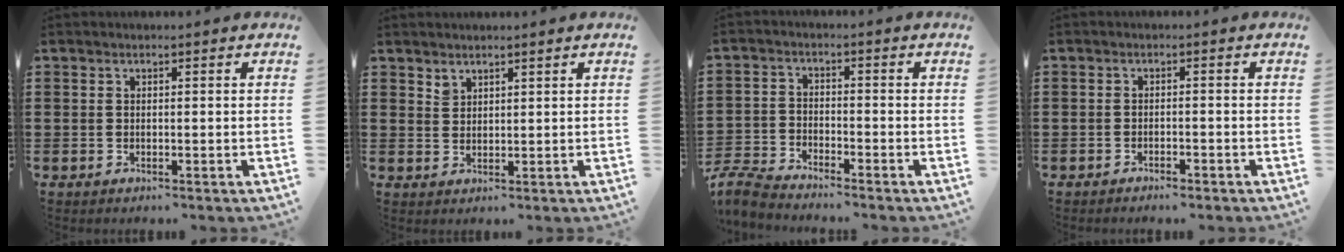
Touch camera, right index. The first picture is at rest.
{"total": 1.8, "force": [1.7, 0.7, 0.1], "torque": [-0.004, 0.001, 0.034]}
{"total": 4.4, "force": [-4.3, 0.4, 0.7], "torque": [-0.035, -0.006, -0.093]}
{"total": 1.1, "force": [-1.1, 0.0, 0.2], "torque": [-0.008, 0.000, -0.022]}